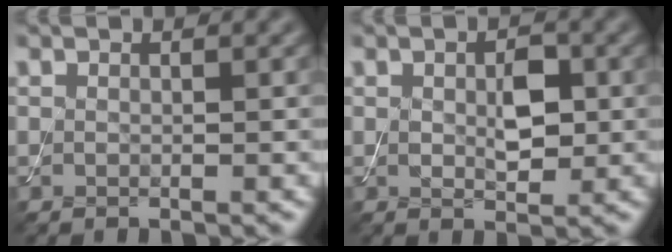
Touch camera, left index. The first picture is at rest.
{"total": 3.1, "force": [0.2, 1.8, 2.6], "torque": [-0.049, -0.005, 0.007]}